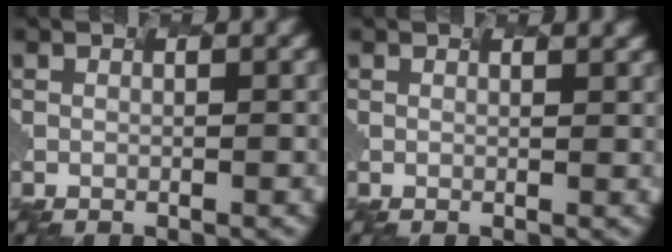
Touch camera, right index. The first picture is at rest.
{"total": 1.3, "force": [1.2, 0.5, 0.2], "torque": [0.009, 0.000, 0.003]}